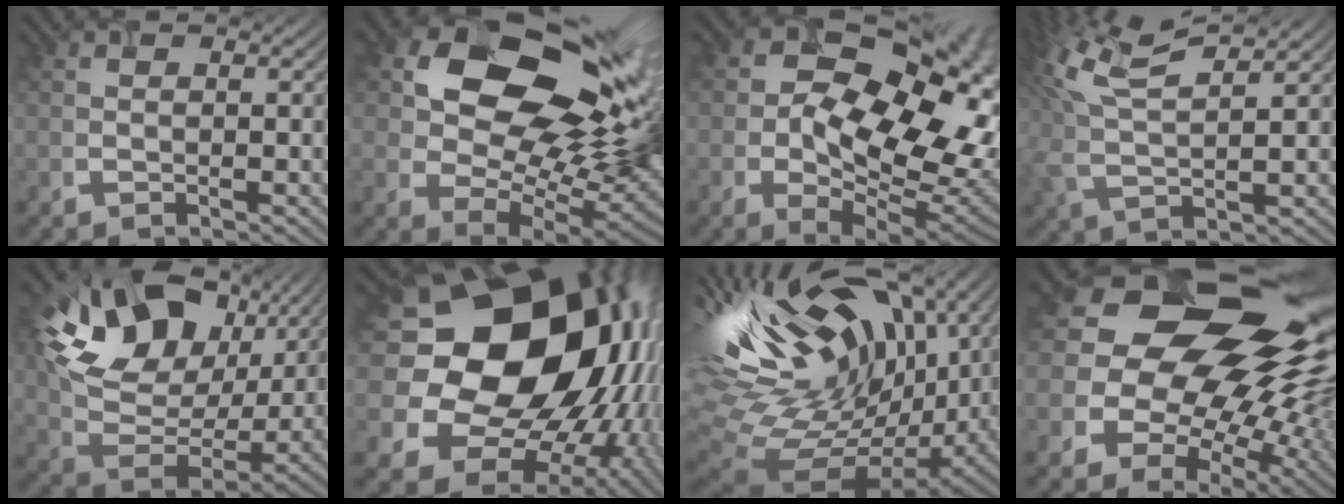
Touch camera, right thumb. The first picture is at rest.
{"total": 22.1, "force": [8.2, 15.2, 13.7], "torque": [-0.241, 0.034, 0.167]}
{"total": 18.3, "force": [-0.3, 12.3, 13.6], "torque": [-0.170, -0.014, 0.004]}
{"total": 9.4, "force": [5.2, 2.9, 7.2], "torque": [-0.177, 0.024, 0.105]}
{"total": 16.6, "force": [6.8, 11.2, 10.1], "torque": [-0.217, 0.011, 0.132]}
{"total": 23.6, "force": [3.7, 19.6, 12.6], "torque": [-0.250, -0.015, 0.056]}
{"total": 18.9, "force": [5.8, 10.4, 14.7], "torque": [-0.299, 0.002, 0.132]}
{"total": 19.7, "force": [6.1, 12.9, 13.5], "torque": [-0.253, 0.032, 0.112]}